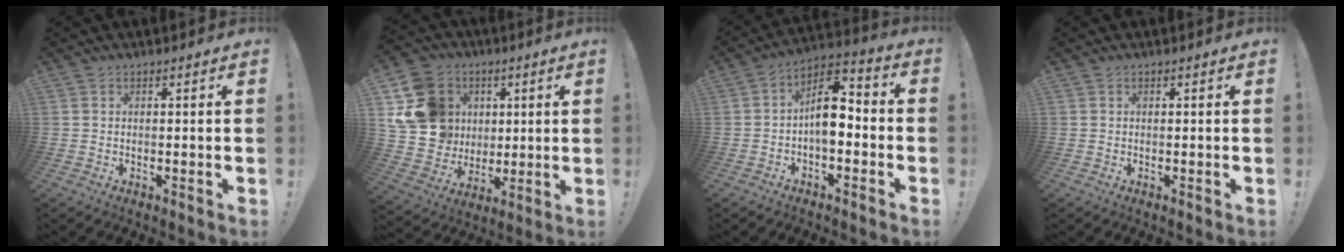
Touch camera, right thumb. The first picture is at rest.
{"total": 17.8, "force": [4.5, 15.5, 7.5], "torque": [-0.122, -0.005, 0.115]}
{"total": 10.5, "force": [-1.7, 6.2, 8.3], "torque": [-0.141, 0.019, -0.028]}
{"total": 0.0}